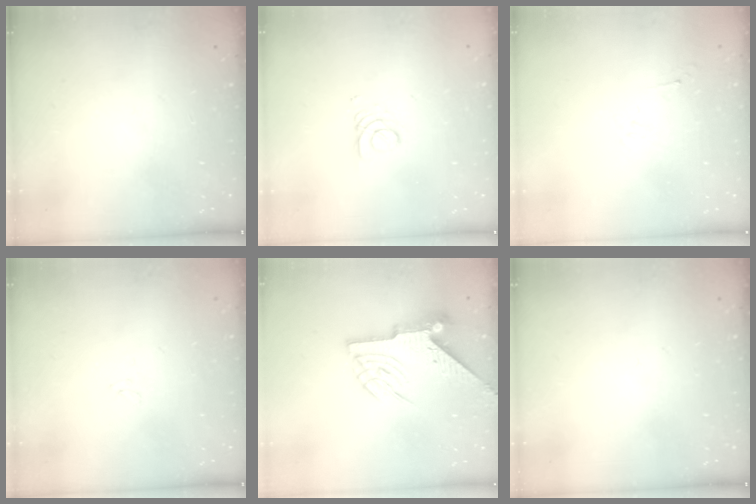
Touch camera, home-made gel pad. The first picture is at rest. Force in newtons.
{"total": 2.7, "press": 2.7, "slide": 0.3}
{"total": 2.8, "press": 2.7, "slide": 0.6}
{"total": 4.6, "press": 4.6, "slide": 0.4}
{"total": 7.6, "press": 7.6, "slide": 0.6}
{"total": 0.0}